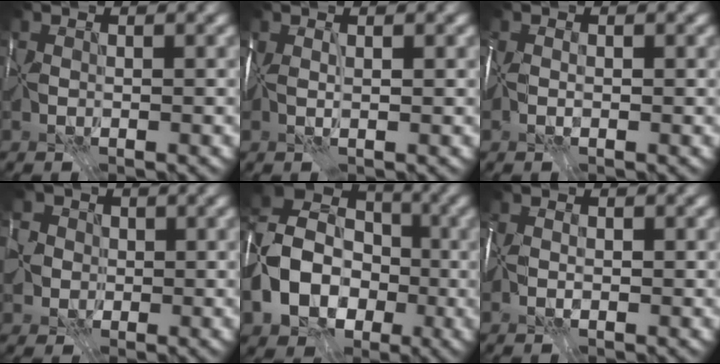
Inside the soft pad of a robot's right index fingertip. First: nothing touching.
{"total": 2.1, "force": [0.6, 0.5, 2.0], "torque": [-0.032, 0.003, 0.009]}
{"total": 1.9, "force": [-0.1, 1.1, 1.5], "torque": [-0.031, -0.002, -0.005]}
{"total": 5.3, "force": [0.4, 5.0, 1.8], "torque": [-0.029, 0.025, -0.014]}
{"total": 11.4, "force": [-3.2, 8.9, 6.3], "torque": [-0.130, -0.012, -0.067]}
{"total": 2.2, "force": [-0.1, 1.3, 1.7], "torque": [-0.035, -0.002, -0.005]}